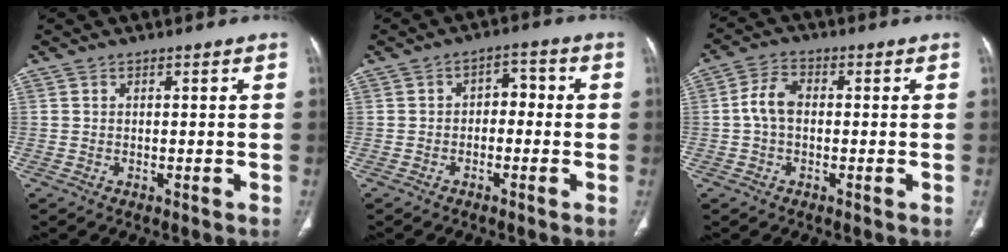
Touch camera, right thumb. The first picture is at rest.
{"total": 4.2, "force": [-0.7, 2.9, 2.9], "torque": [-0.022, 0.025, -0.021]}
{"total": 5.3, "force": [-0.3, 3.5, 4.0], "torque": [-0.077, 0.016, -0.012]}